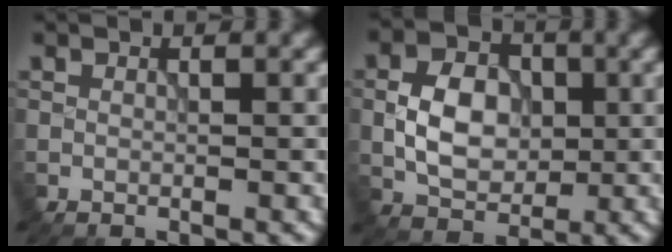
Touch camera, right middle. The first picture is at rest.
{"total": 5.4, "force": [-0.1, 3.9, 3.8], "torque": [-0.066, 0.002, -0.002]}